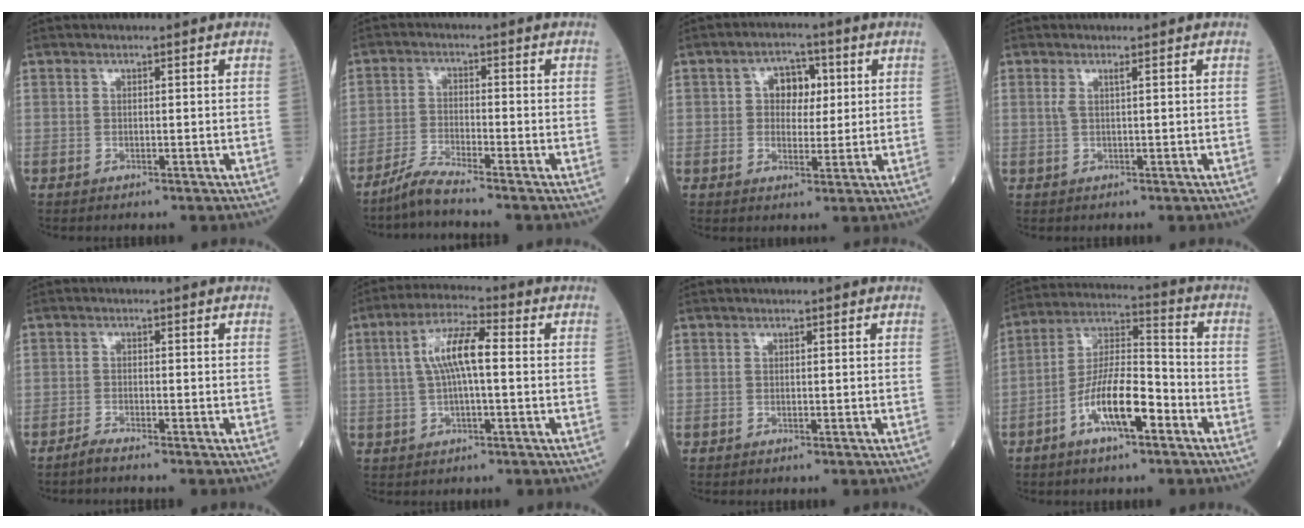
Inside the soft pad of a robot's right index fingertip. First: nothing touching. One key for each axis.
{"total": 4.3, "fx": -3.8, "fy": -1.1, "fz": 1.5, "tx": -0.037, "ty": -0.021, "tz": -0.083}
{"total": 5.2, "fx": 1.1, "fy": 3.5, "fz": 3.7, "tx": -0.052, "ty": 0.016, "tz": 0.018}
{"total": 1.2, "fx": 0.4, "fy": -0.1, "fz": 1.1, "tx": -0.032, "ty": 0.007, "tz": 0.009}
{"total": 1.7, "fx": -1.6, "fy": -0.5, "fz": 0.5, "tx": -0.018, "ty": -0.004, "tz": -0.034}
{"total": 7.9, "fx": 0.8, "fy": 1.6, "fz": 7.7, "tx": -0.152, "ty": 0.022, "tz": 0.012}
{"total": 0.0}
{"total": 11.3, "fx": -5.1, "fy": 3.0, "fz": 9.7, "tx": -0.188, "ty": 0.009, "tz": -0.095}